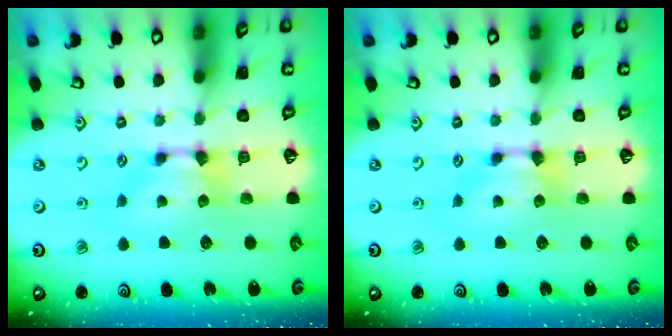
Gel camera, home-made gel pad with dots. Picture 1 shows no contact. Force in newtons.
{"total": 0.0}